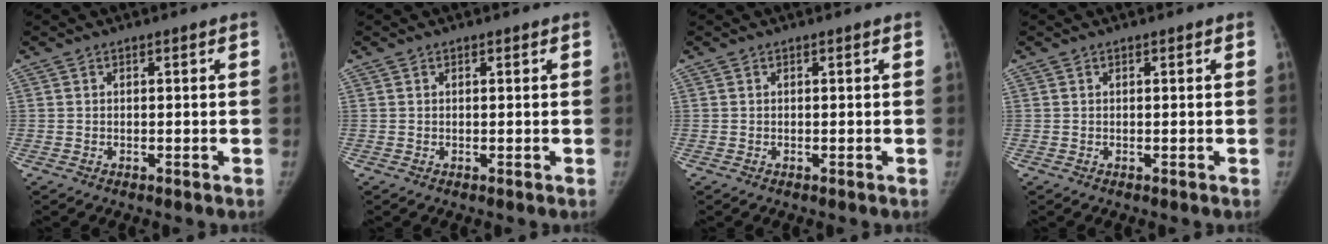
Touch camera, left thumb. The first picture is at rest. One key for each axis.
{"total": 0.0}
{"total": 0.0}
{"total": 0.0}